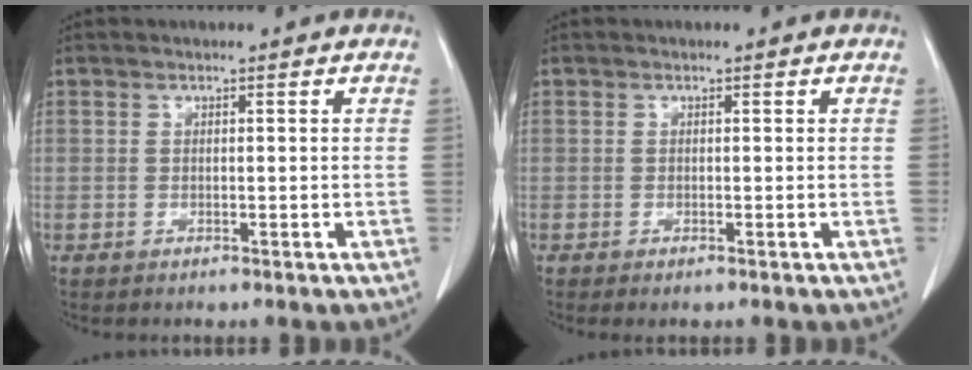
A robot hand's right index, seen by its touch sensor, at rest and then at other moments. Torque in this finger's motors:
{"motor_torque": [0.13, -0.14, -0.09, 0.01]}